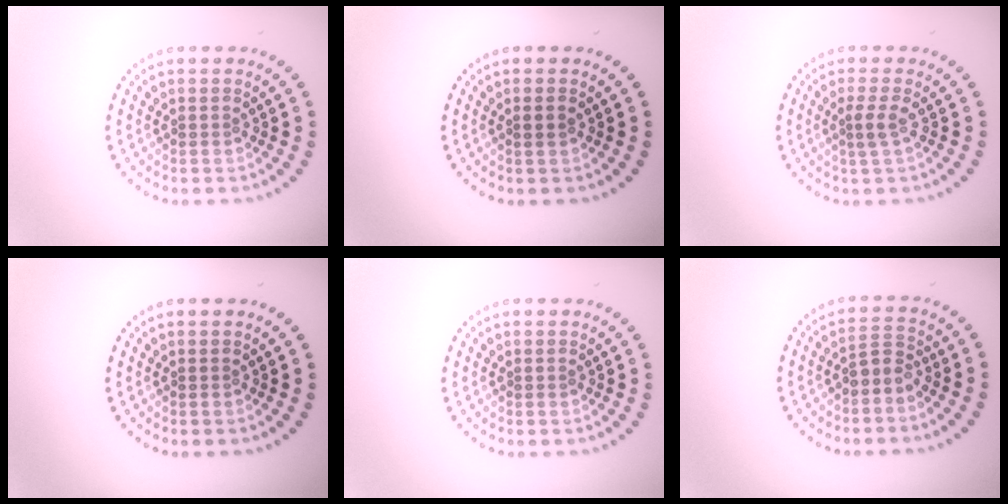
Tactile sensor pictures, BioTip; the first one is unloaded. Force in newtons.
{"total": 0.8, "press": 0.7, "slide": 0.1}
{"total": 1.5, "press": 1.2, "slide": 0.9}
{"total": 0.0}
{"total": 0.0}
{"total": 1.7, "press": 1.4, "slide": 0.9}